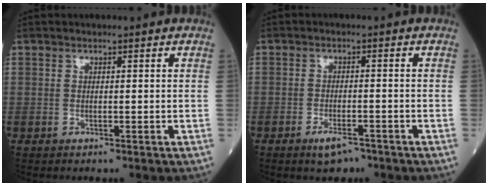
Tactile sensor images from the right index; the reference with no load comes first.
{"total": 3.5, "force": [-2.5, 1.3, 2.1], "torque": [-0.039, -0.001, -0.036]}